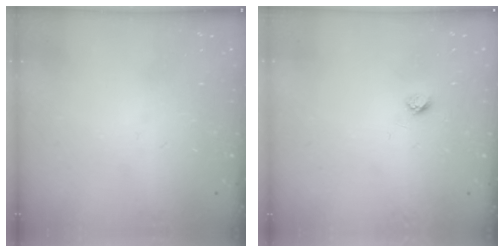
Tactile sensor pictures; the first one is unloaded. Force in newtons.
{"total": 2.7, "press": 2.6, "slide": 0.3}